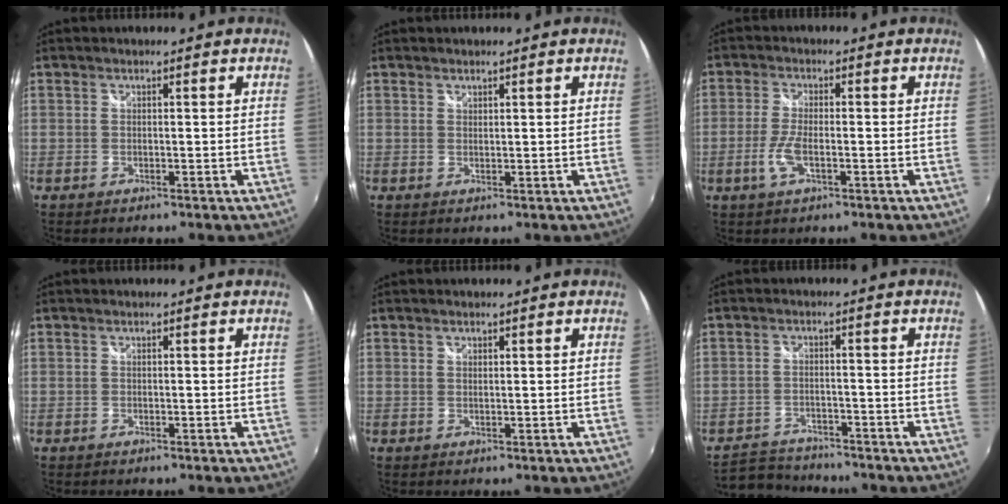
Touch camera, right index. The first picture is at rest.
{"total": 0.6, "force": [0.6, 0.1, 0.0], "torque": [0.001, 0.000, 0.011]}
{"total": 4.8, "force": [-1.7, 1.5, 4.2], "torque": [-0.095, -0.006, -0.034]}
{"total": 0.0}
{"total": 0.7, "force": [0.6, 0.3, 0.3], "torque": [-0.003, 0.000, 0.009]}
{"total": 6.8, "force": [-6.2, 2.8, 0.7], "torque": [-0.039, 0.010, -0.104]}